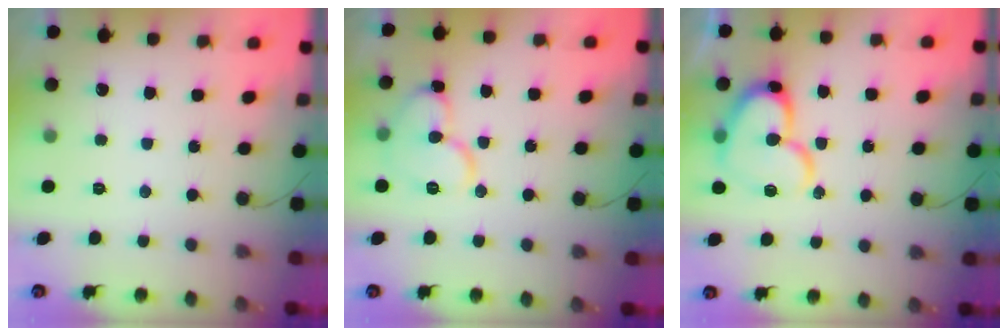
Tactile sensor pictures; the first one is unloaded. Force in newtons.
{"total": 11.5, "press": 11.4, "slide": 1.5}
{"total": 15.3, "press": 15.2, "slide": 1.6}